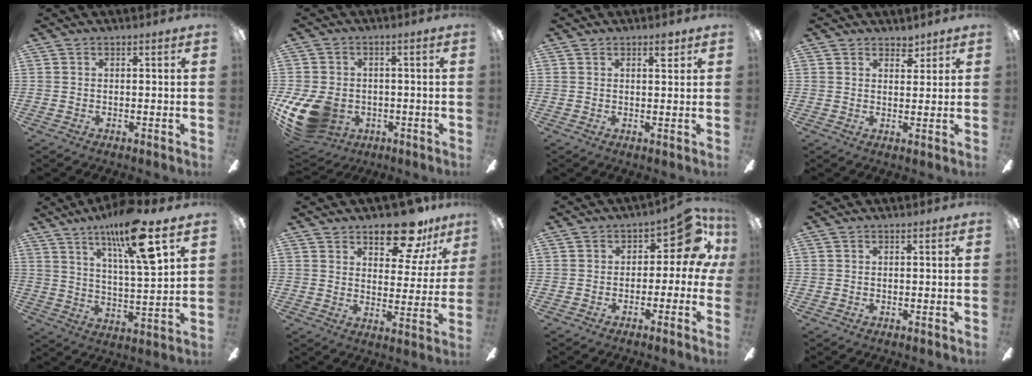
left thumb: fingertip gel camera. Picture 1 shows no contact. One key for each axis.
{"total": 13.5, "fx": -3.9, "fy": 10.3, "fz": 7.8, "tx": -0.169, "ty": 0.014, "tz": -0.065}
{"total": 2.6, "fx": 1.9, "fy": 1.0, "fz": 1.4, "tx": -0.005, "ty": -0.008, "tz": 0.029}
{"total": 3.4, "fx": 2.9, "fy": 1.7, "fz": 0.7, "tx": 0.005, "ty": -0.016, "tz": 0.051}
{"total": 17.1, "fx": 10.5, "fy": 3.6, "fz": 12.9, "tx": -0.219, "ty": -0.043, "tz": 0.164}
{"total": 16.0, "fx": 11.3, "fy": 6.4, "fz": 9.4, "tx": -0.125, "ty": -0.065, "tz": 0.188}
{"total": 8.8, "fx": 2.6, "fy": 4.5, "fz": 7.0, "tx": -0.093, "ty": -0.014, "tz": 0.042}
{"total": 0.0}